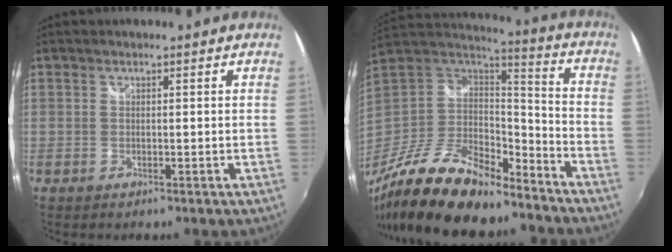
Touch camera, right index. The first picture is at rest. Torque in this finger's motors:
{"motor_torque": [0.70, -1.44, 0.42, 0.09]}